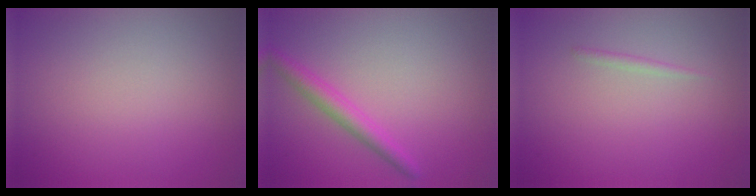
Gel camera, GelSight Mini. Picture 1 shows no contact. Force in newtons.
{"total": 2.4, "press": 2.4, "slide": 0.1}
{"total": 0.6, "press": 0.6, "slide": 0.1}